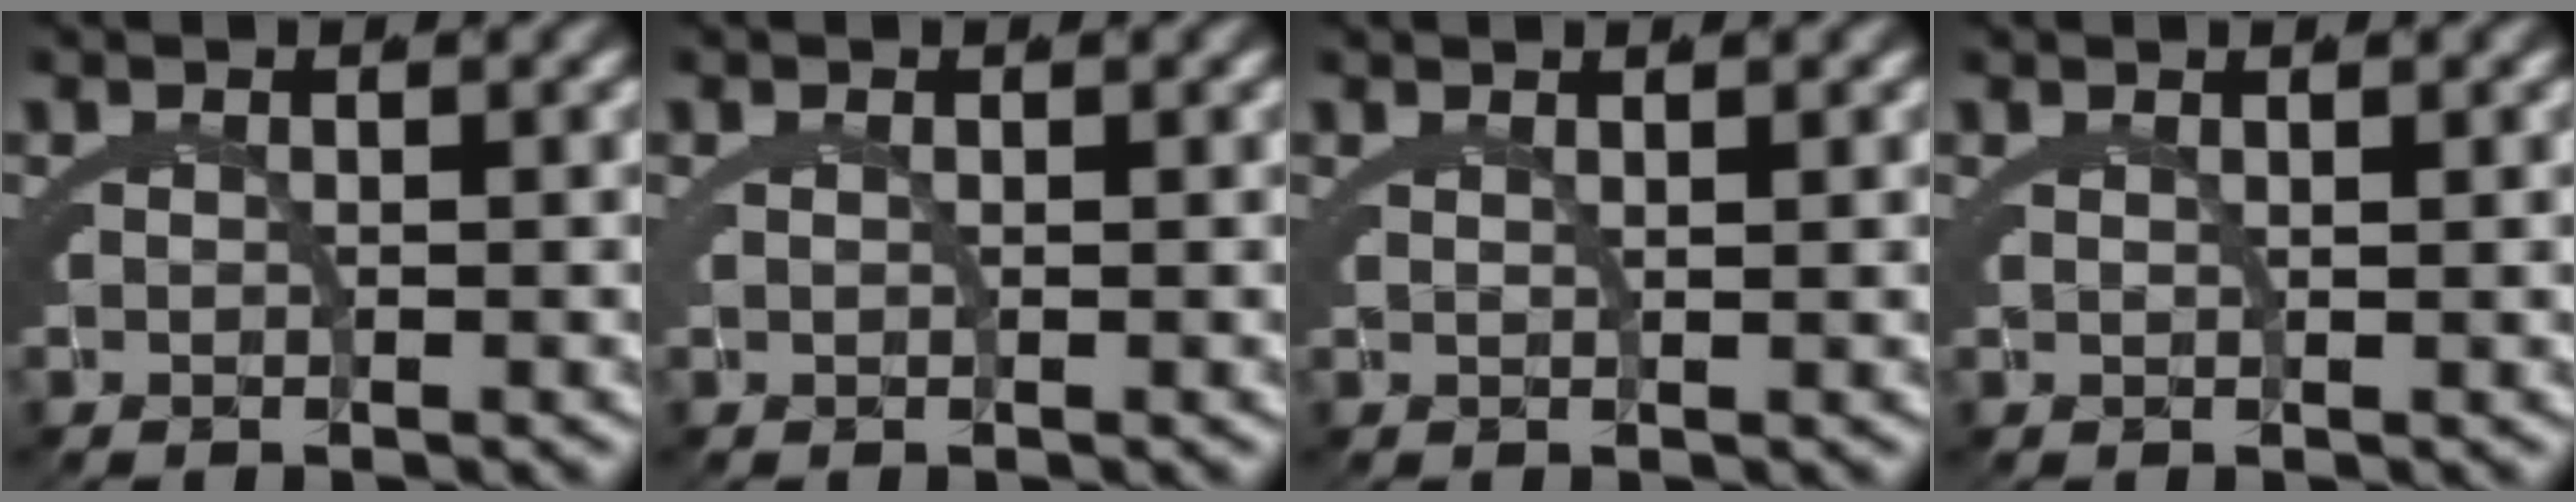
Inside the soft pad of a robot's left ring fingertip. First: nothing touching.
{"total": 0.8, "force": [0.5, -0.5, 0.3], "torque": [-0.007, 0.000, 0.010]}
{"total": 1.6, "force": [1.2, -1.0, 0.5], "torque": [-0.004, 0.003, 0.023]}
{"total": 1.3, "force": [0.9, -0.9, 0.4], "torque": [-0.005, 0.001, 0.019]}